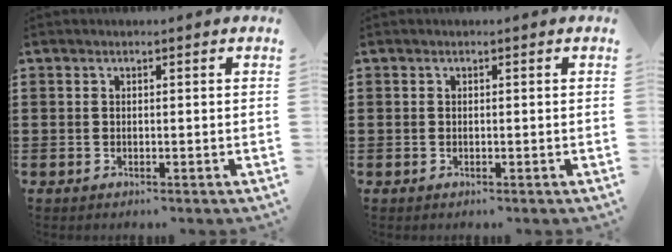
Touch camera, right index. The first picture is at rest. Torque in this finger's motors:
{"motor_torque": [-0.91, 1.23, 0.00, 0.01]}